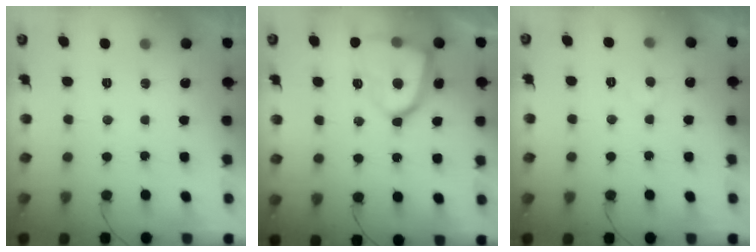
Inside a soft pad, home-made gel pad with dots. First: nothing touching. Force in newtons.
{"total": 15.6, "press": 15.5, "slide": 1.6}
{"total": 4.6, "press": 4.6, "slide": 0.4}